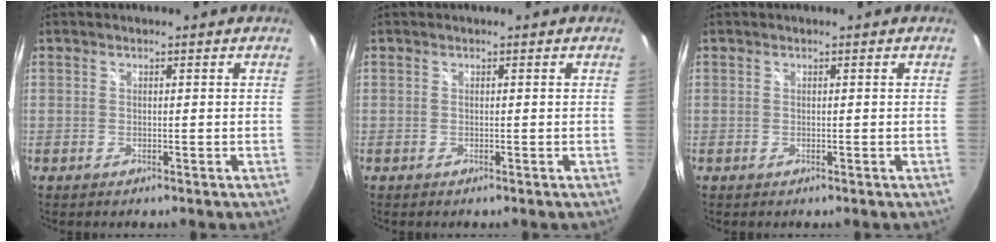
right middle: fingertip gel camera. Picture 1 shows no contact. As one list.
[{"total": 0.0}, {"total": 0.0}]